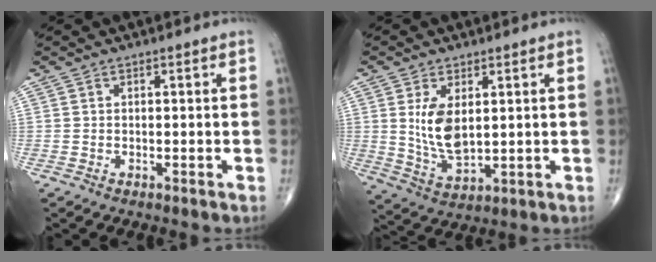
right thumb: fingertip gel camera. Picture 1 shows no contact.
{"total": 8.4, "force": [1.8, 4.3, 7.0], "torque": [-0.126, -0.020, 0.048]}